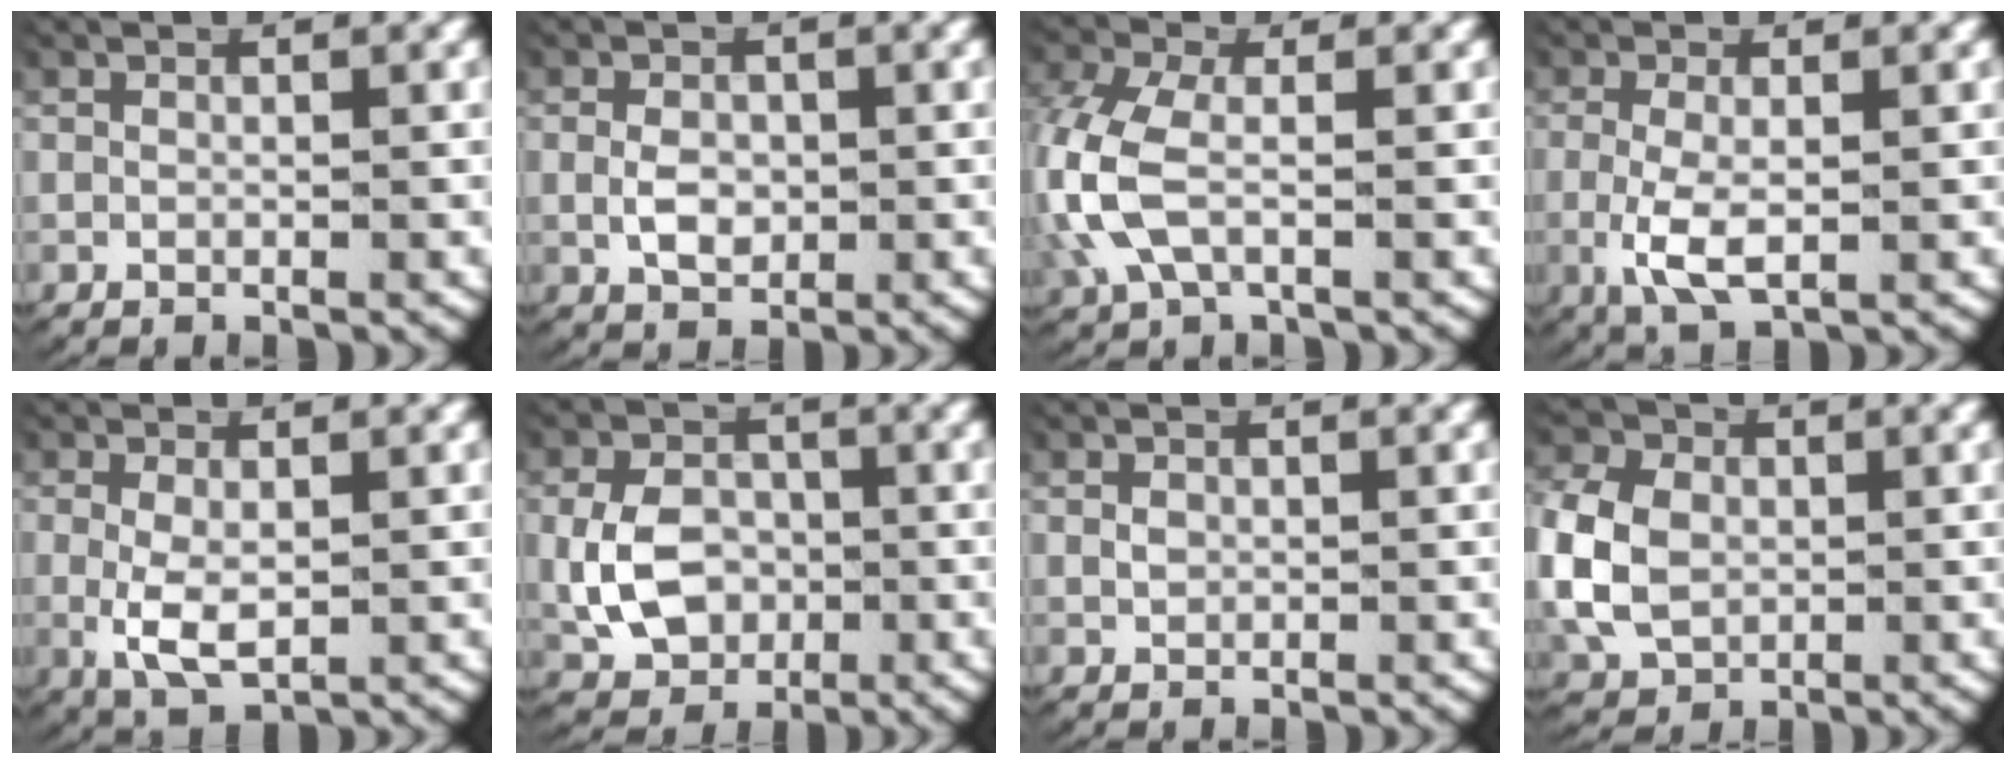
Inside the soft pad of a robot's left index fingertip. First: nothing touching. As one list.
[{"total": 2.7, "force": [-0.3, 2.0, 1.8], "torque": [-0.037, -0.011, 0.003]}, {"total": 4.8, "force": [-0.5, 3.3, 3.4], "torque": [-0.117, -0.022, 0.000]}, {"total": 4.0, "force": [-0.8, 1.8, 3.5], "torque": [-0.080, -0.013, -0.007]}, {"total": 4.4, "force": [-0.8, 2.6, 3.4], "torque": [-0.082, -0.018, -0.002]}, {"total": 5.7, "force": [-0.9, 4.7, 3.1], "torque": [-0.067, -0.019, -0.009]}, {"total": 0.6, "force": [0.1, 0.5, 0.3], "torque": [-0.012, -0.006, 0.009]}, {"total": 6.9, "force": [-0.1, 5.9, 3.5], "torque": [-0.093, -0.013, 0.003]}]